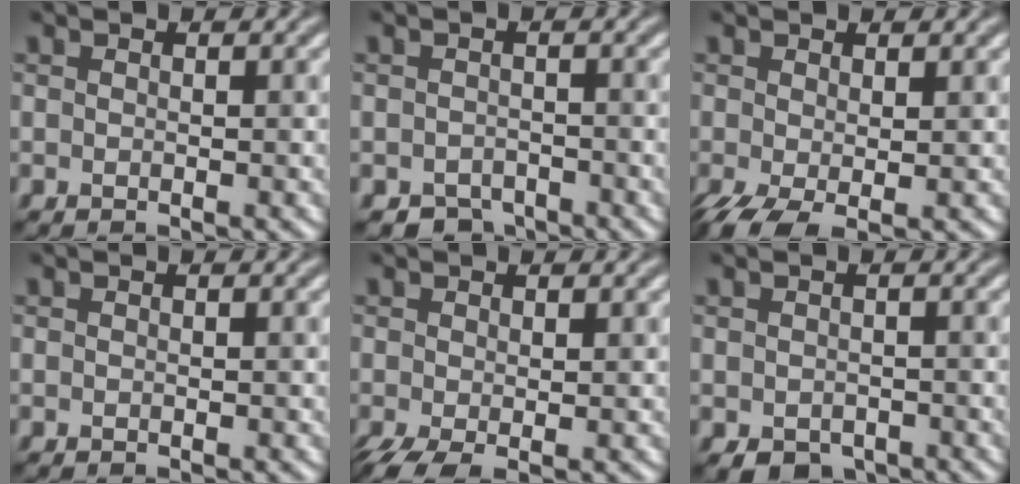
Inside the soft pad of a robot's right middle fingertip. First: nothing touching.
{"total": 2.1, "force": [-1.8, 1.1, 0.2], "torque": [0.005, -0.001, -0.034]}
{"total": 3.4, "force": [-1.0, 1.6, 2.8], "torque": [-0.066, -0.012, -0.019]}
{"total": 0.0}
{"total": 2.6, "force": [-0.9, 1.0, 2.2], "torque": [-0.053, -0.012, -0.020]}
{"total": 2.2, "force": [-1.1, 1.5, 1.1], "torque": [-0.017, -0.011, -0.017]}